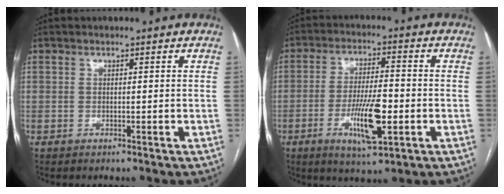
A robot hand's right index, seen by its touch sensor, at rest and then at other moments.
{"total": 9.8, "force": [-3.0, 2.0, 9.1], "torque": [-0.168, -0.008, -0.049]}